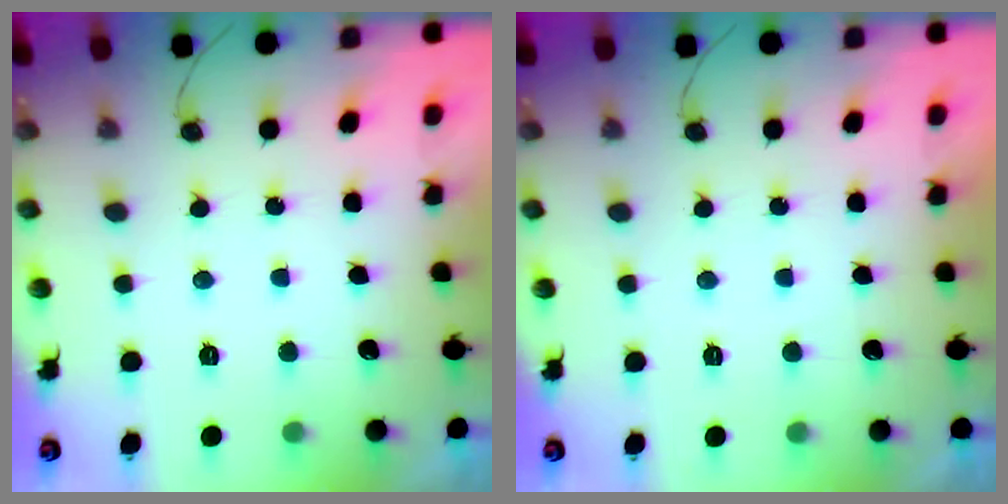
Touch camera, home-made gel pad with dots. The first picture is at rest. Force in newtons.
{"total": 1.9, "press": 1.9, "slide": 0.0}